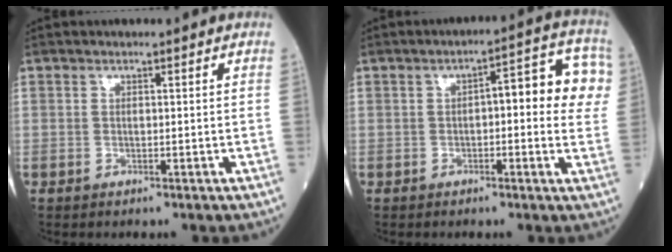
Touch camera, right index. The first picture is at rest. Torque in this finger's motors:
{"motor_torque": [1.09, 0.27, 0.17, 0.05]}